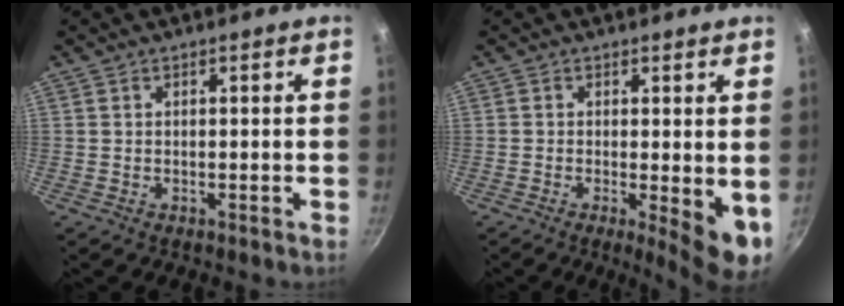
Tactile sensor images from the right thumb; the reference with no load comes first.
{"total": 7.4, "force": [-0.8, 2.1, 7.1], "torque": [-0.089, -0.013, -0.008]}